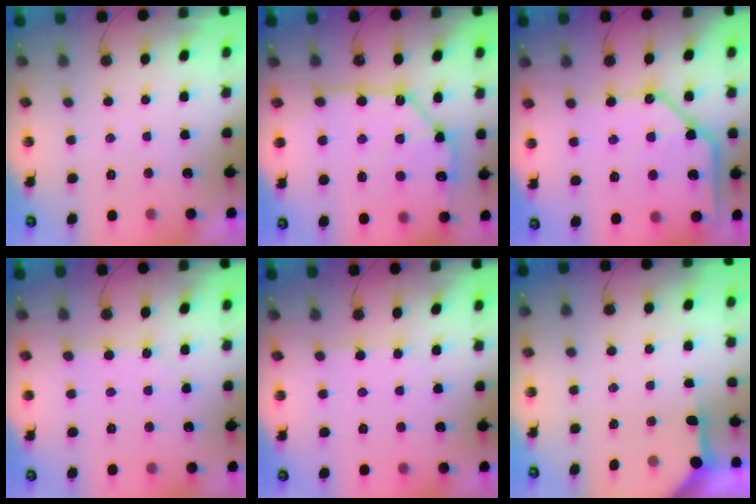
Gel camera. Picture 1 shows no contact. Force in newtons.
{"total": 15.4, "press": 15.3, "slide": 1.6}
{"total": 17.9, "press": 17.8, "slide": 2.1}
{"total": 1.7, "press": 1.7, "slide": 0.1}
{"total": 3.9, "press": 3.9, "slide": 0.5}
{"total": 3.3, "press": 3.3, "slide": 0.4}